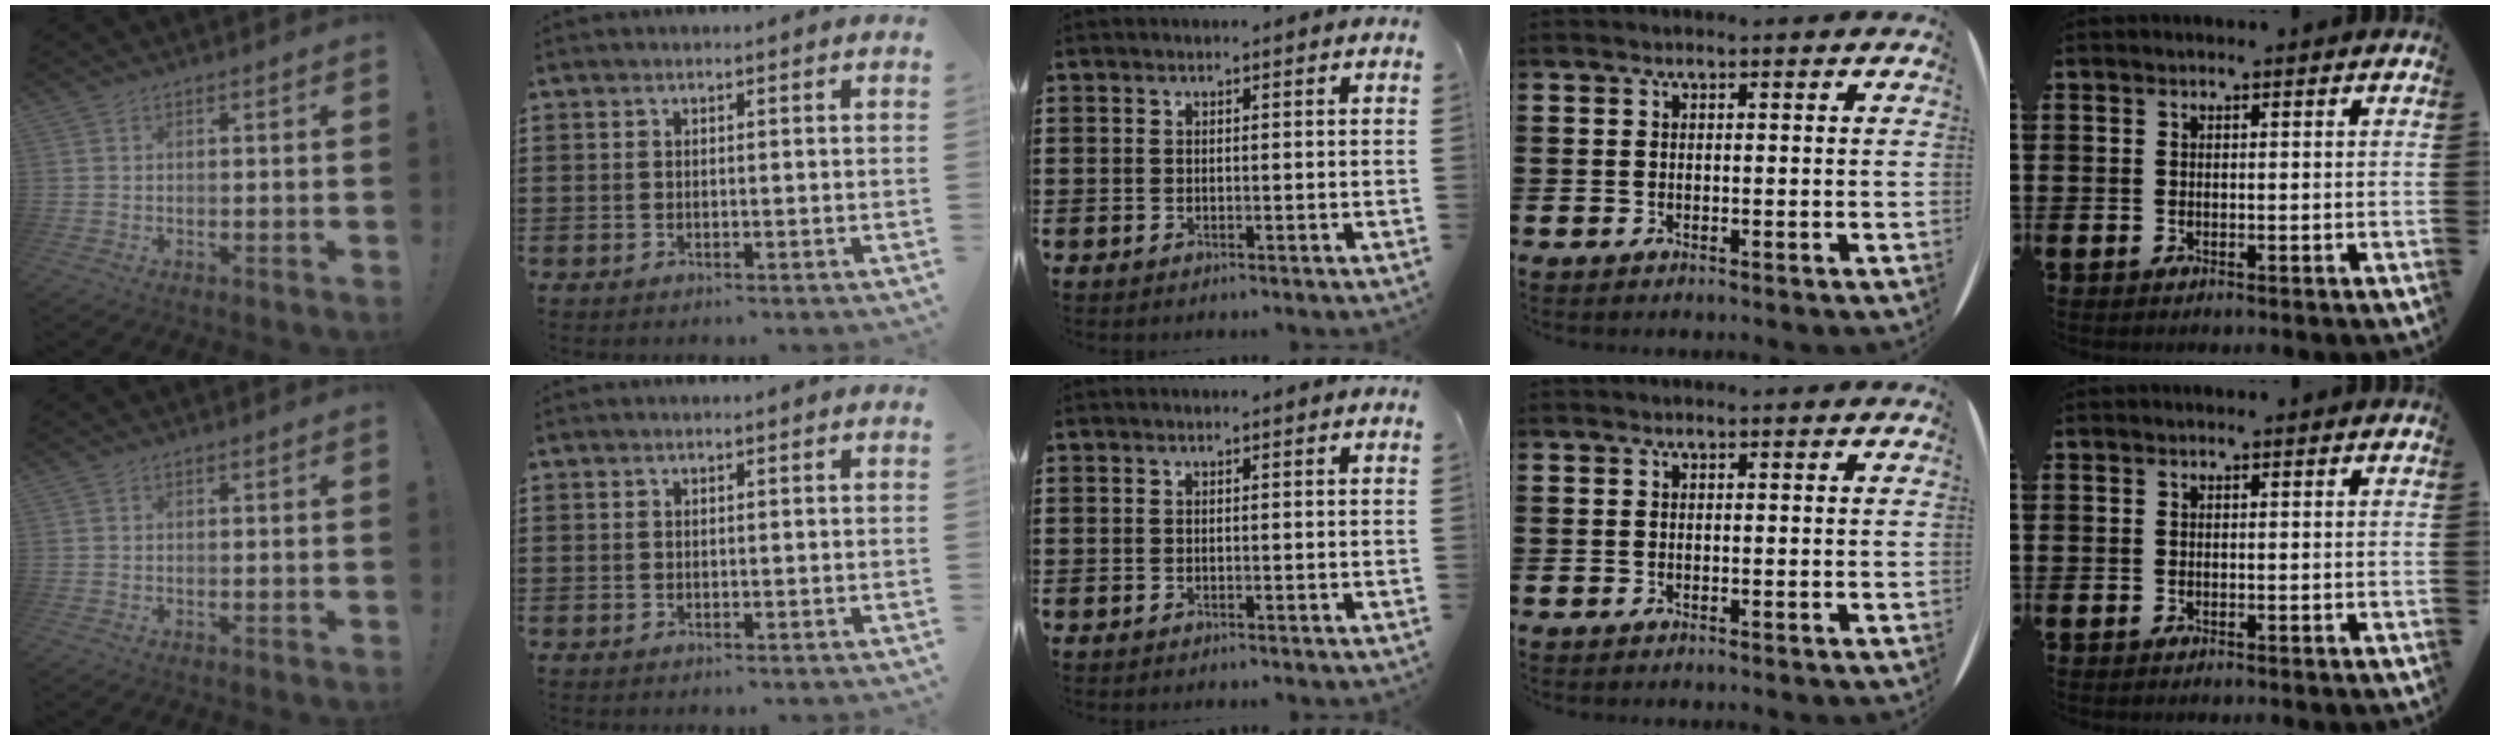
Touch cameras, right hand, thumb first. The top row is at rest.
{"middle": {"total": 0.5, "force": [0.5, -0.2, 0.1], "torque": [0.000, 0.000, 0.011]}}